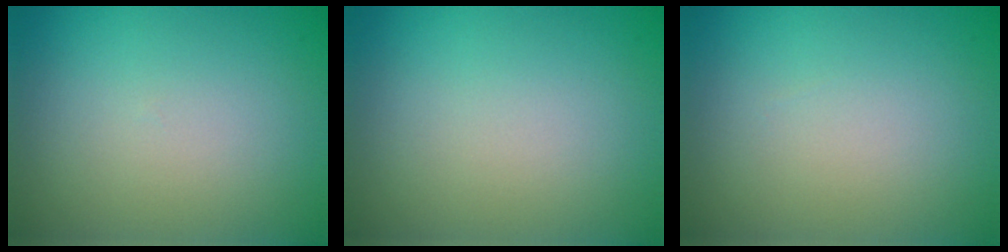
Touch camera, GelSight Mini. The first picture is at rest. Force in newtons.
{"total": 0.0}
{"total": 0.0}